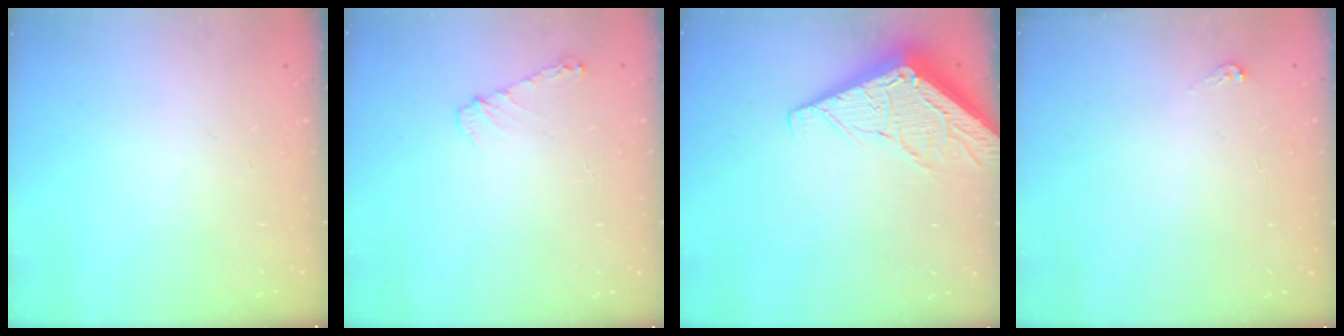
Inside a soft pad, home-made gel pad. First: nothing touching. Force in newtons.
{"total": 6.1, "press": 6.0, "slide": 0.8}
{"total": 6.2, "press": 6.2, "slide": 0.6}
{"total": 3.4, "press": 3.4, "slide": 0.3}